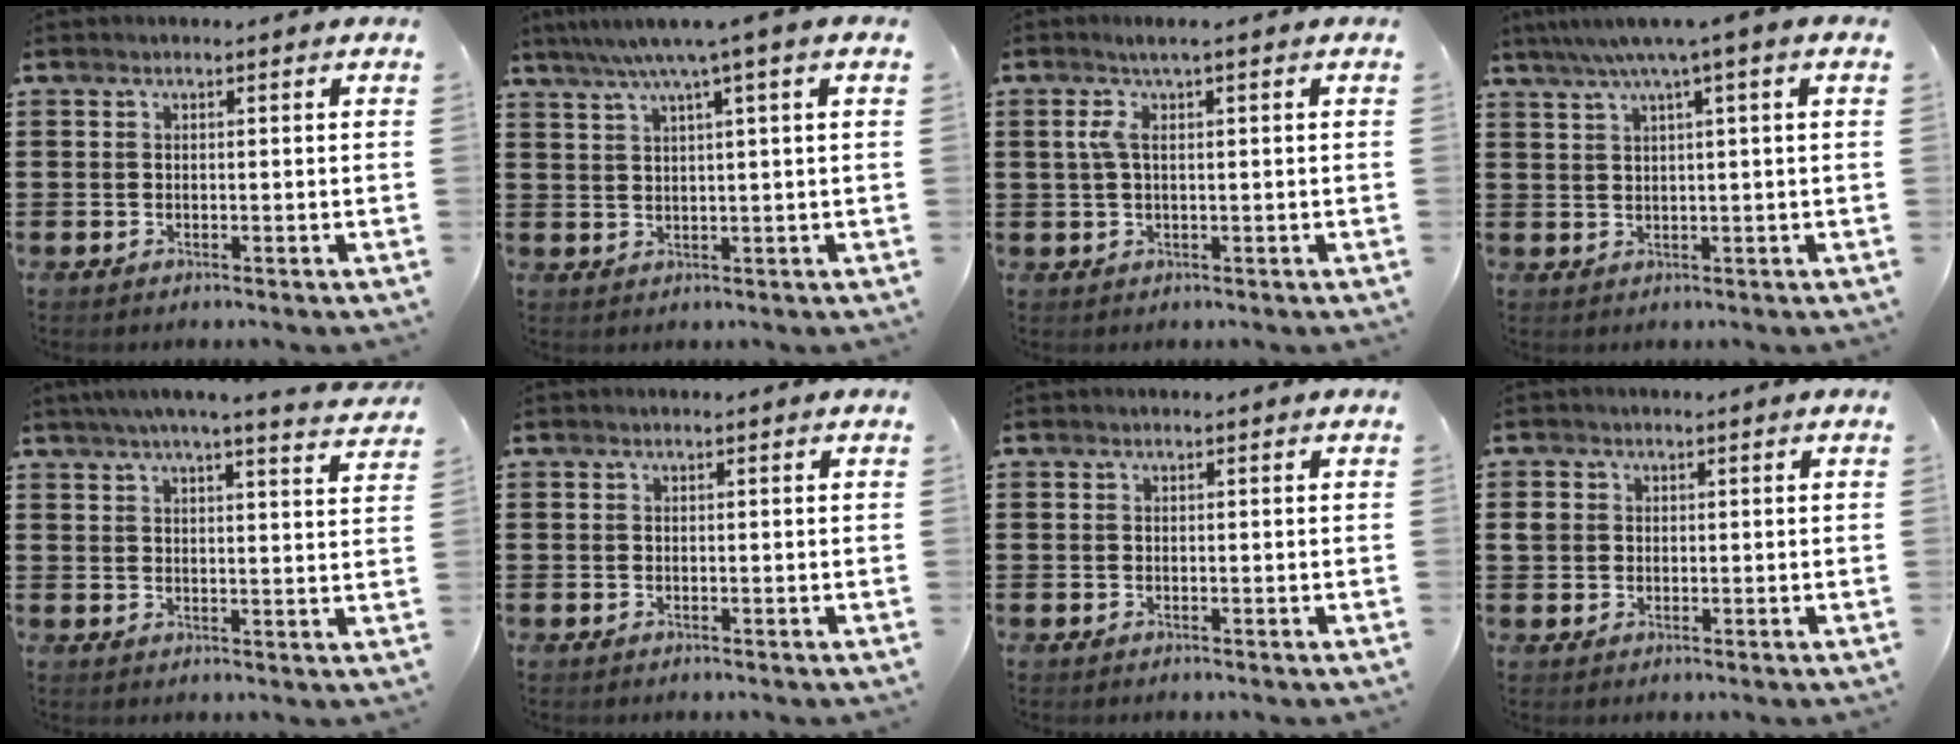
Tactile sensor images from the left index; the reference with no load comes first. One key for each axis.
{"total": 5.3, "fx": 2.9, "fy": -0.6, "fz": 4.4, "tx": -0.093, "ty": -0.006, "tz": 0.045}
{"total": 3.4, "fx": 0.5, "fy": 0.7, "fz": 3.3, "tx": -0.077, "ty": -0.001, "tz": 0.002}
{"total": 4.5, "fx": 2.2, "fy": -0.6, "fz": 3.8, "tx": -0.079, "ty": -0.003, "tz": 0.034}
{"total": 4.6, "fx": 4.1, "fy": -0.5, "fz": 2.1, "tx": -0.056, "ty": -0.016, "tz": 0.070}
{"total": 0.0}
{"total": 0.0}
{"total": 1.9, "fx": 0.4, "fy": 1.7, "fz": 0.7, "tx": -0.020, "ty": 0.009, "tz": 0.006}